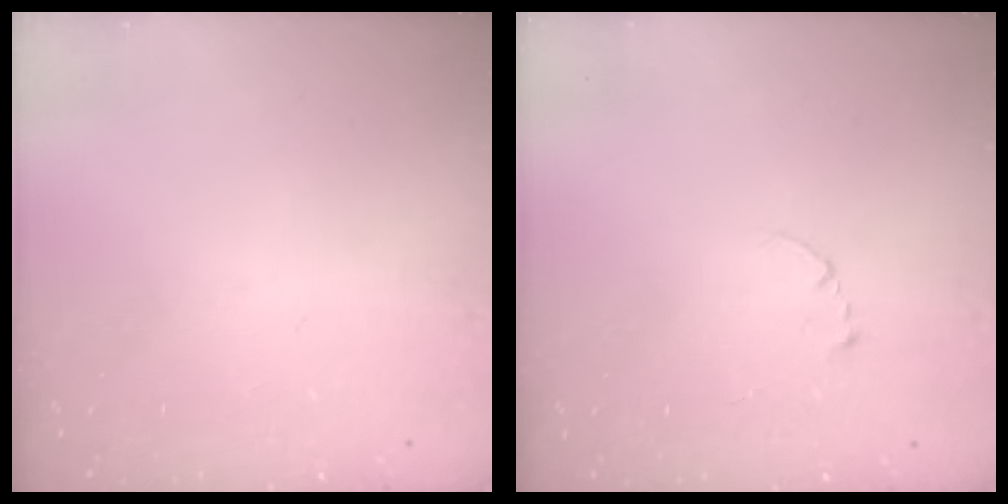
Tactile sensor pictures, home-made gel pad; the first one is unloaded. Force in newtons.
{"total": 2.7, "press": 2.7, "slide": 0.3}